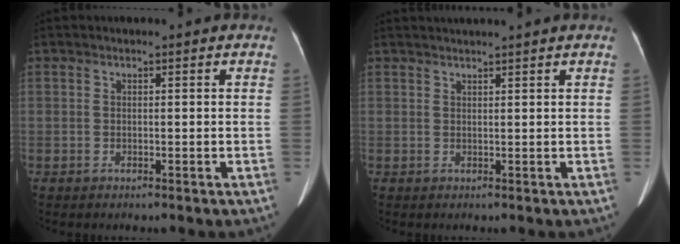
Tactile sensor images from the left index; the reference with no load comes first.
{"total": 3.5, "force": [3.1, -0.9, 1.4], "torque": [-0.014, 0.026, 0.049]}